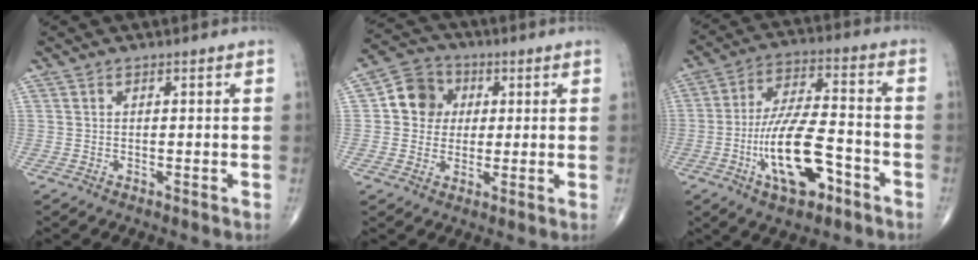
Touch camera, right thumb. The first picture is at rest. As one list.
[{"total": 8.4, "force": [1.4, 7.6, 3.4], "torque": [-0.029, 0.007, 0.013]}, {"total": 15.2, "force": [-5.8, 5.9, 12.8], "torque": [-0.225, 0.034, -0.098]}]